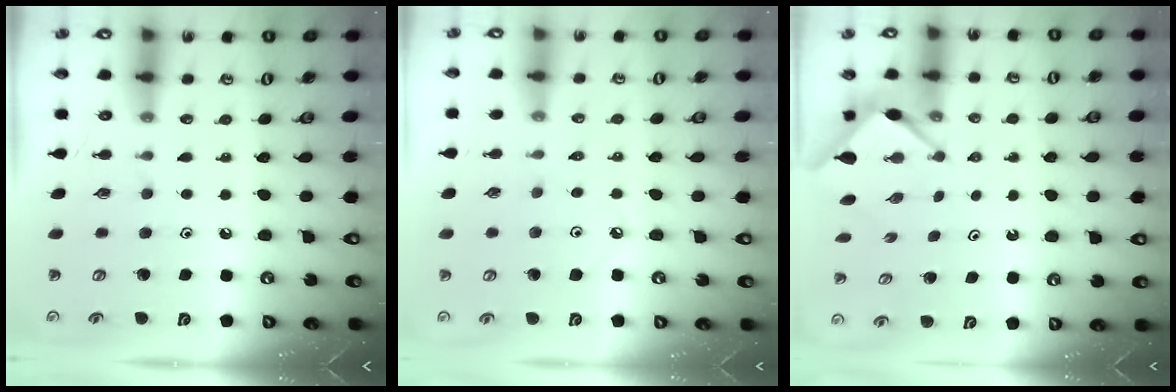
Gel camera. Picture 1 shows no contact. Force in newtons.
{"total": 1.7, "press": 1.6, "slide": 0.3}
{"total": 2.9, "press": 2.8, "slide": 0.4}